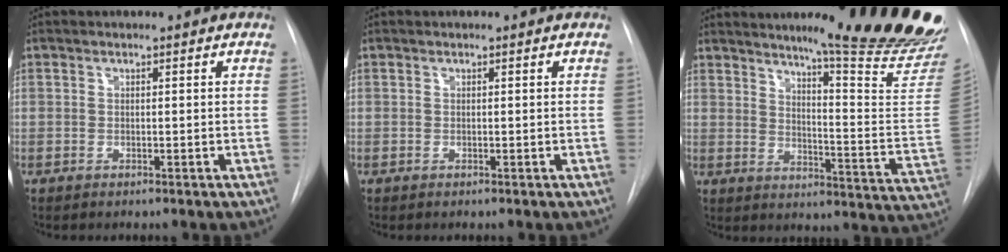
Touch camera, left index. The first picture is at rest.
{"total": 0.0}
{"total": 22.0, "force": [18.2, 0.1, 12.4], "torque": [-0.166, -0.112, 0.227]}